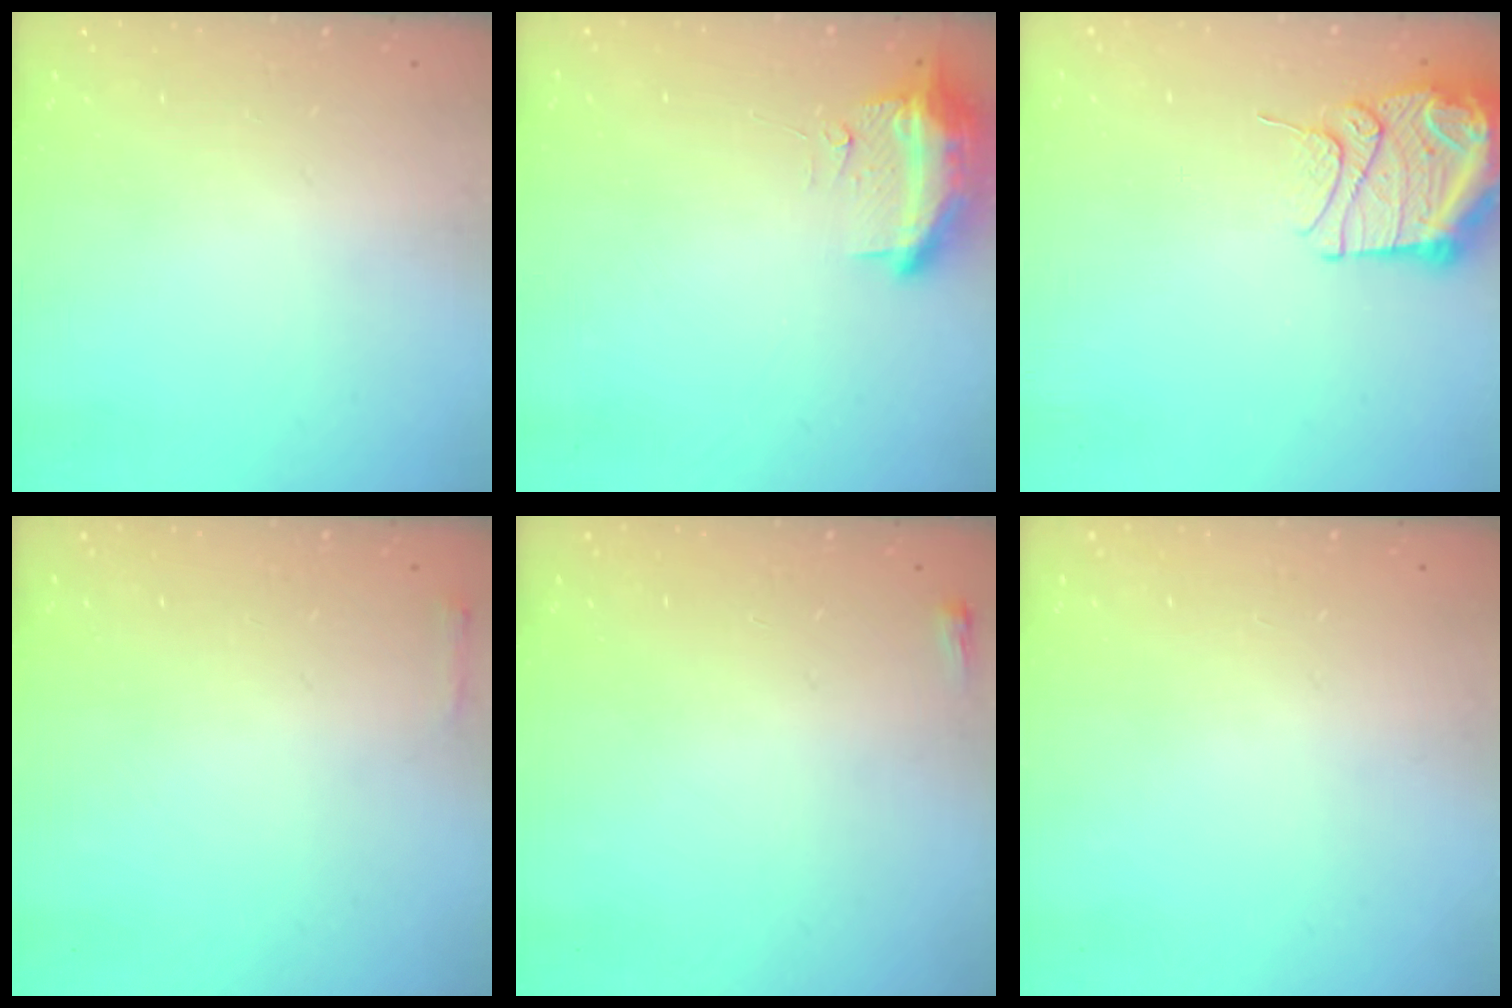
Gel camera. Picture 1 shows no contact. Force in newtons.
{"total": 10.0, "press": 9.9, "slide": 1.7}
{"total": 13.1, "press": 13.1, "slide": 1.5}
{"total": 2.3, "press": 2.3, "slide": 0.5}
{"total": 2.0, "press": 2.0, "slide": 0.5}
{"total": 0.0}